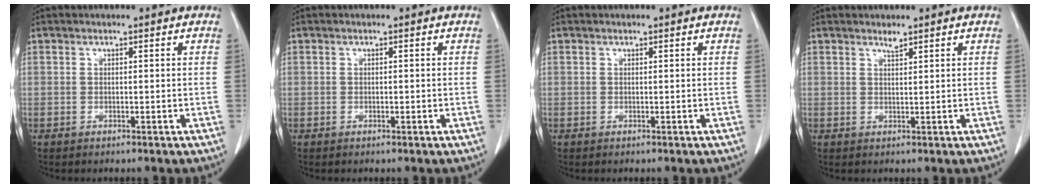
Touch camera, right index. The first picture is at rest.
{"total": 0.7, "force": [-0.2, 0.3, 0.6], "torque": [-0.012, 0.001, -0.002]}
{"total": 0.0}
{"total": 1.2, "force": [1.0, 0.2, 0.6], "torque": [-0.013, -0.001, 0.023]}